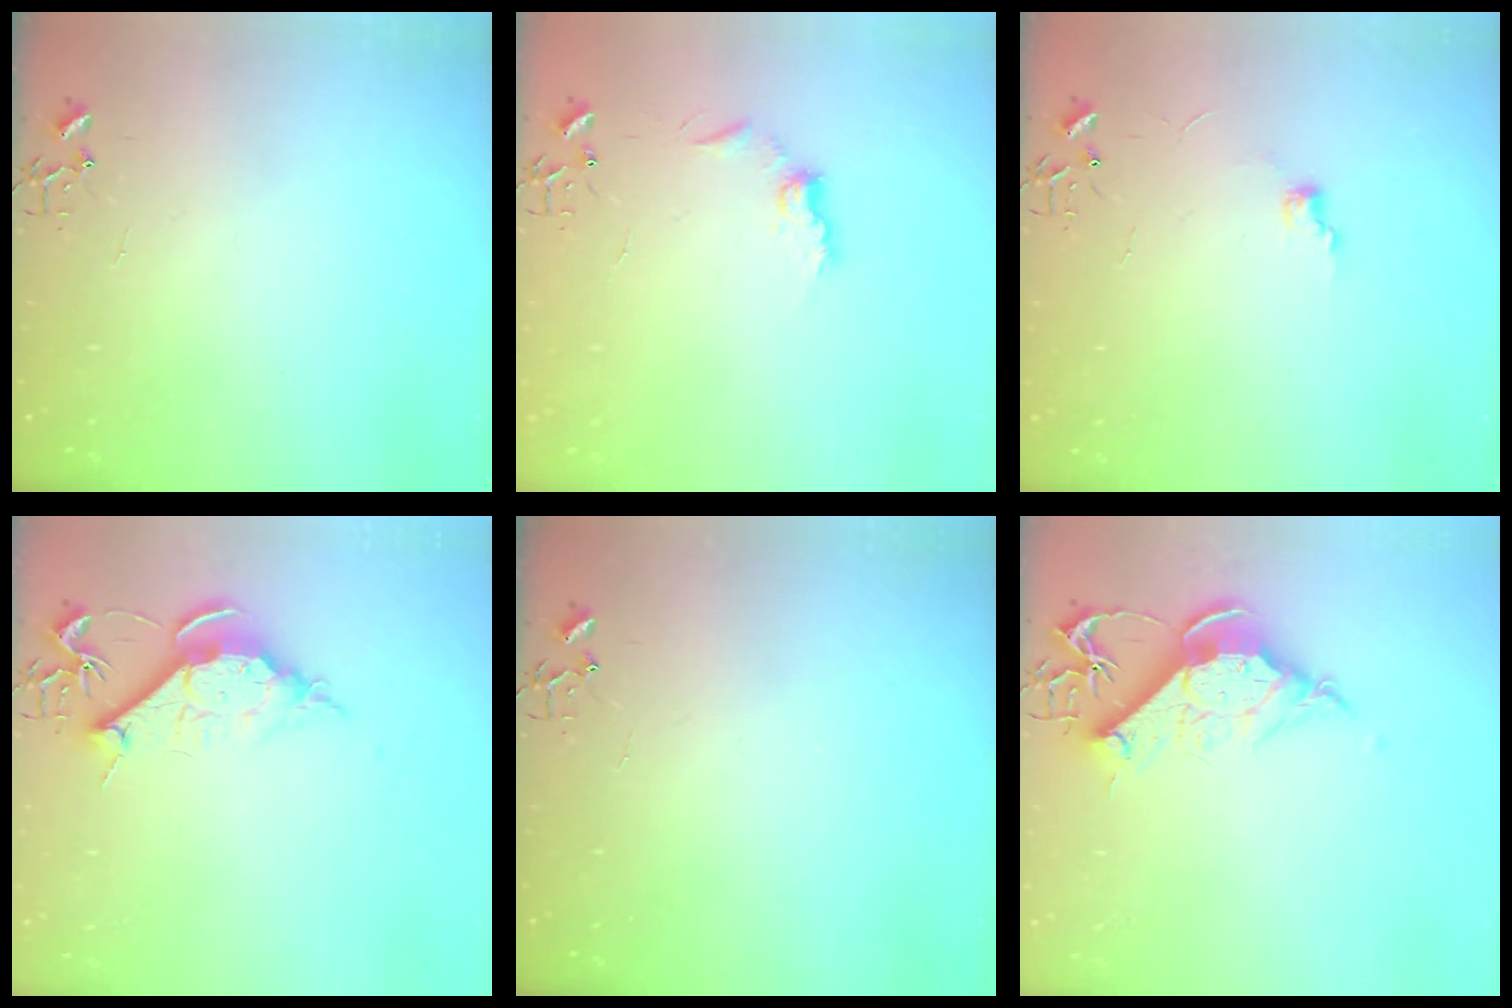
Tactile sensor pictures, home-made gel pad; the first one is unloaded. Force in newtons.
{"total": 7.8, "press": 7.8, "slide": 0.4}
{"total": 5.9, "press": 5.9, "slide": 0.7}
{"total": 10.2, "press": 10.2, "slide": 1.0}
{"total": 0.0}
{"total": 13.2, "press": 13.1, "slide": 1.6}